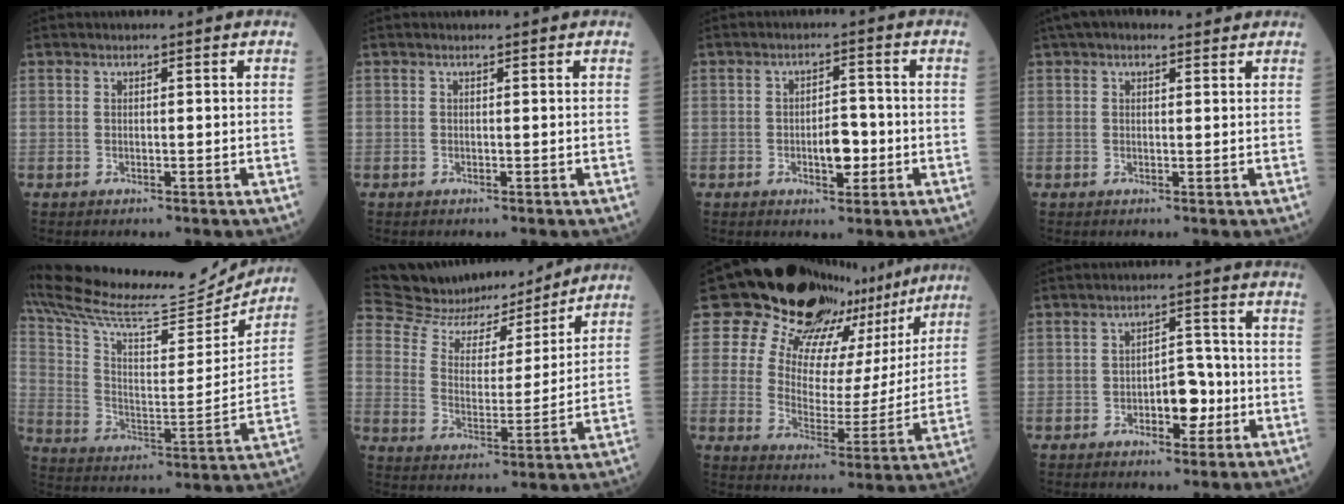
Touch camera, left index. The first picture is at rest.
{"total": 0.0}
{"total": 4.2, "force": [-1.3, 1.8, 3.5], "torque": [-0.048, 0.000, -0.020]}
{"total": 6.0, "force": [4.7, 2.3, 3.0], "torque": [-0.045, 0.037, 0.075]}
{"total": 24.5, "force": [23.1, 2.9, 7.7], "torque": [-0.151, -0.042, 0.346]}
{"total": 16.6, "force": [15.5, 4.2, 4.3], "torque": [-0.081, -0.001, 0.243]}
{"total": 22.6, "force": [17.6, 11.8, 7.7], "torque": [-0.111, 0.000, 0.226]}
{"total": 5.3, "force": [-1.9, 2.6, 4.2], "torque": [-0.056, 0.007, -0.030]}